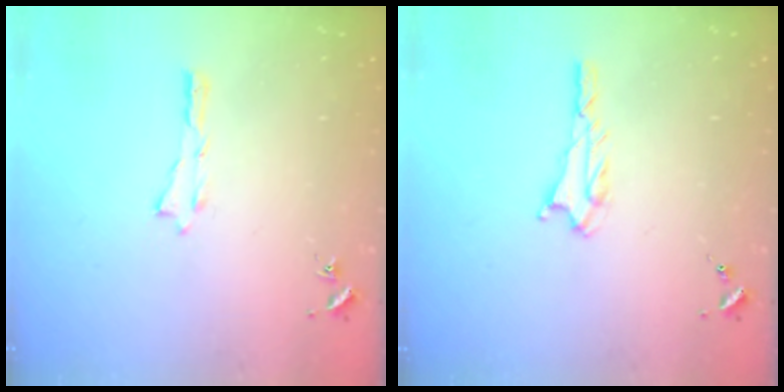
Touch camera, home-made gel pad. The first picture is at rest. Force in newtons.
{"total": 1.8, "press": 1.8, "slide": 0.2}